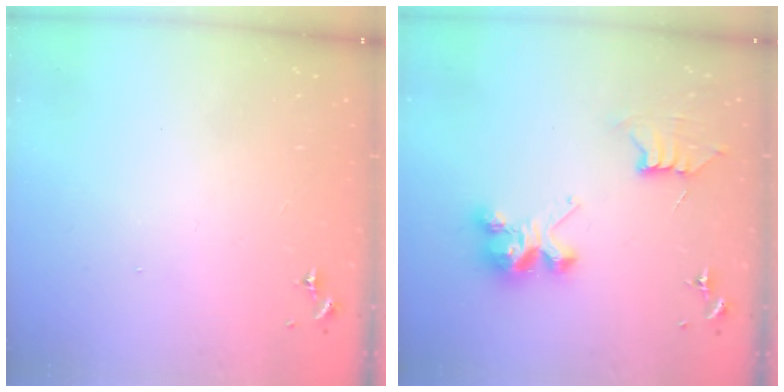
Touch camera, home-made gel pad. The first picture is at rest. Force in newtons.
{"total": 9.5, "press": 9.5, "slide": 0.7}